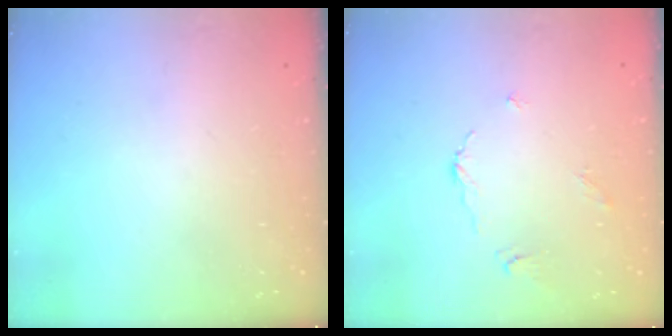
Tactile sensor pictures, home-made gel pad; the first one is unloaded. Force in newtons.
{"total": 2.2, "press": 2.2, "slide": 0.4}